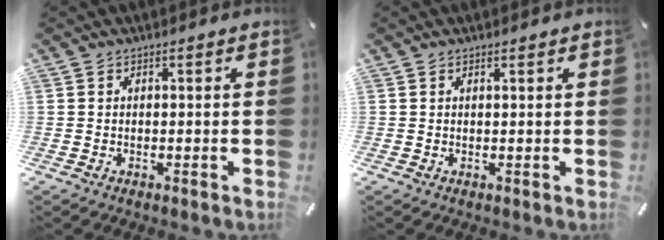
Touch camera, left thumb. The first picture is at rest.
{"total": 0.5, "force": [0.4, -0.1, 0.4], "torque": [-0.006, -0.001, 0.007]}